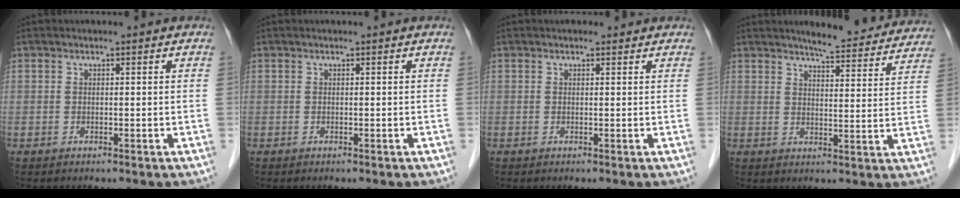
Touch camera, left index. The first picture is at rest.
{"total": 0.0}
{"total": 1.3, "force": [1.1, 0.6, 0.3], "torque": [-0.007, 0.012, 0.013]}
{"total": 12.9, "force": [12.0, 1.9, 4.3], "torque": [-0.043, -0.013, 0.133]}